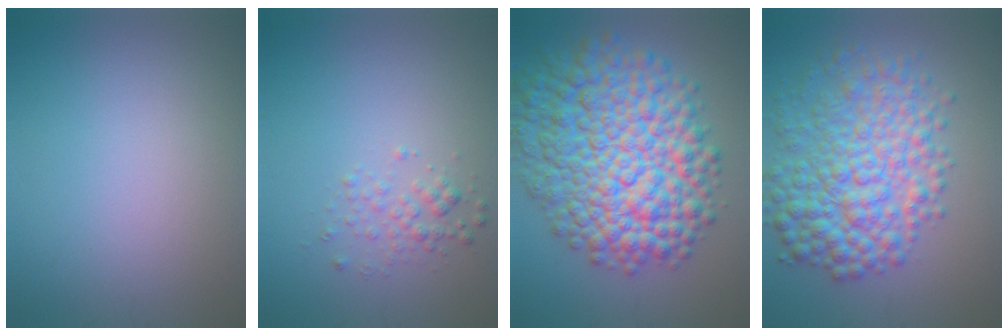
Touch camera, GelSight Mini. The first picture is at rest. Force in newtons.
{"total": 1.5, "press": 1.5, "slide": 0.1}
{"total": 12.9, "press": 12.9, "slide": 0.3}
{"total": 7.9, "press": 7.9, "slide": 0.1}